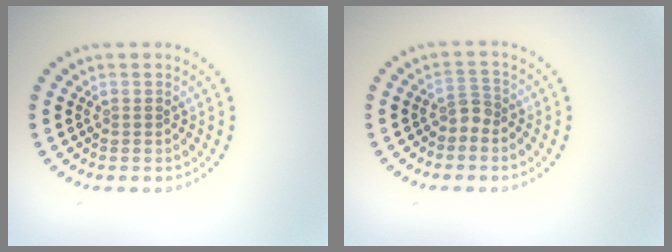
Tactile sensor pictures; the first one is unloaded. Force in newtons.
{"total": 1.6, "press": 1.1, "slide": 1.1}